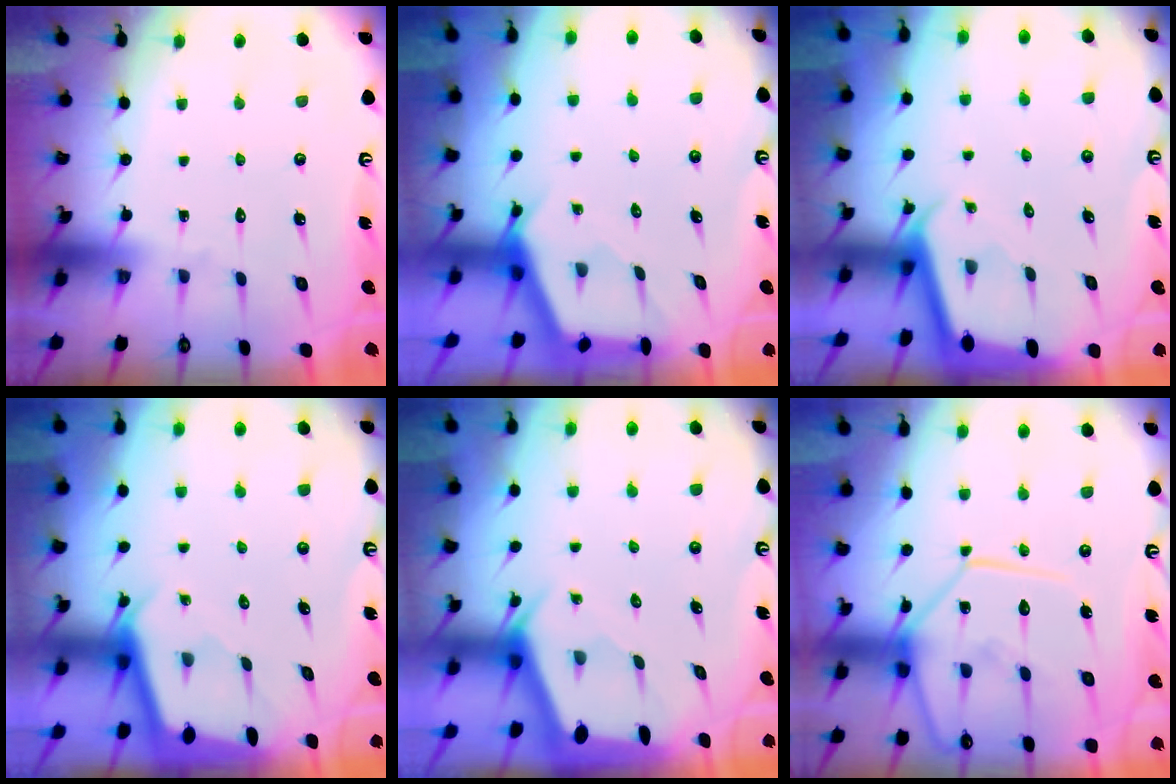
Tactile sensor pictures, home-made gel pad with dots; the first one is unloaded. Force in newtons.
{"total": 2.7, "press": 2.7, "slide": 0.4}
{"total": 1.9, "press": 1.9, "slide": 0.1}
{"total": 2.0, "press": 2.0, "slide": 0.2}
{"total": 2.9, "press": 2.9, "slide": 0.2}
{"total": 14.9, "press": 14.8, "slide": 1.6}